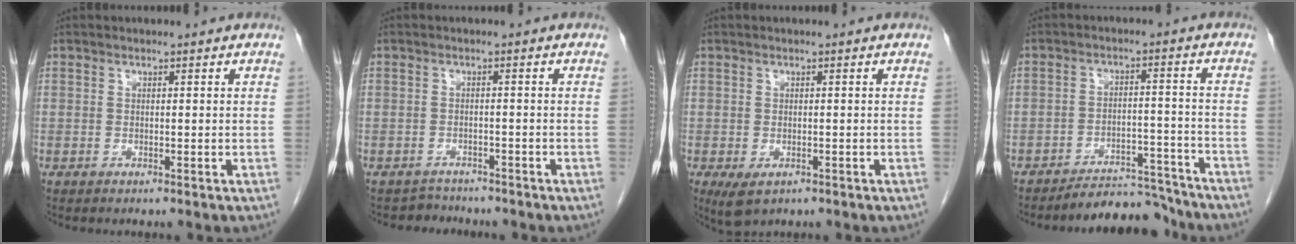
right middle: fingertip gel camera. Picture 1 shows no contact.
{"total": 2.6, "force": [-2.3, 0.8, -0.8], "torque": [0.008, -0.003, -0.038]}
{"total": 3.3, "force": [-1.6, 1.8, 2.2], "torque": [-0.039, -0.008, -0.017]}
{"total": 7.6, "force": [-7.5, 1.3, 0.3], "torque": [0.008, 0.020, -0.116]}